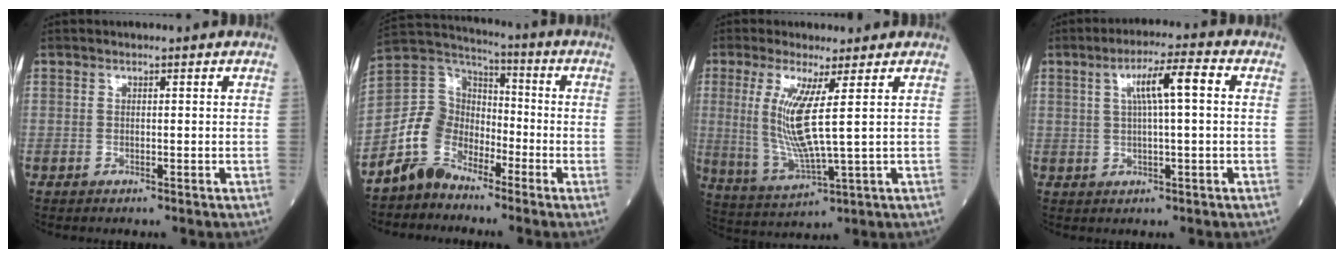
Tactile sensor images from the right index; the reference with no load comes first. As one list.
[{"total": 8.7, "force": [-5.7, 6.2, 2.3], "torque": [-0.054, 0.040, -0.117]}, {"total": 9.1, "force": [2.0, 0.0, 8.9], "torque": [-0.196, -0.019, 0.044]}, {"total": 6.7, "force": [1.6, 0.4, 6.5], "torque": [-0.115, 0.016, 0.028]}]